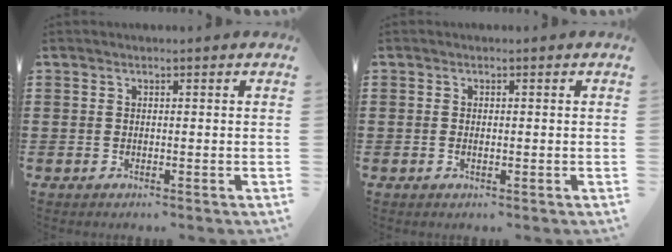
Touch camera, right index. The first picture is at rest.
{"total": 0.7, "force": [-0.2, 0.2, 0.6], "torque": [-0.014, -0.003, -0.003]}